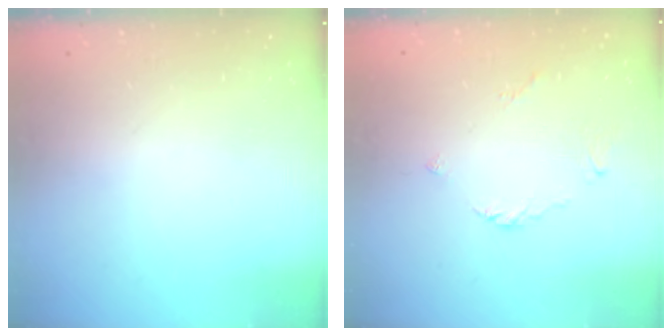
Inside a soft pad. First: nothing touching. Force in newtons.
{"total": 2.6, "press": 2.6, "slide": 0.6}